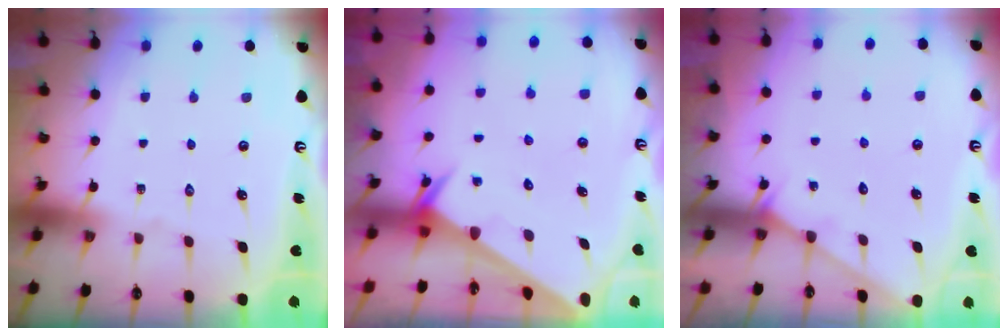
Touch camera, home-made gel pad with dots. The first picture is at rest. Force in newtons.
{"total": 2.5, "press": 2.5, "slide": 0.0}
{"total": 2.7, "press": 2.7, "slide": 0.2}